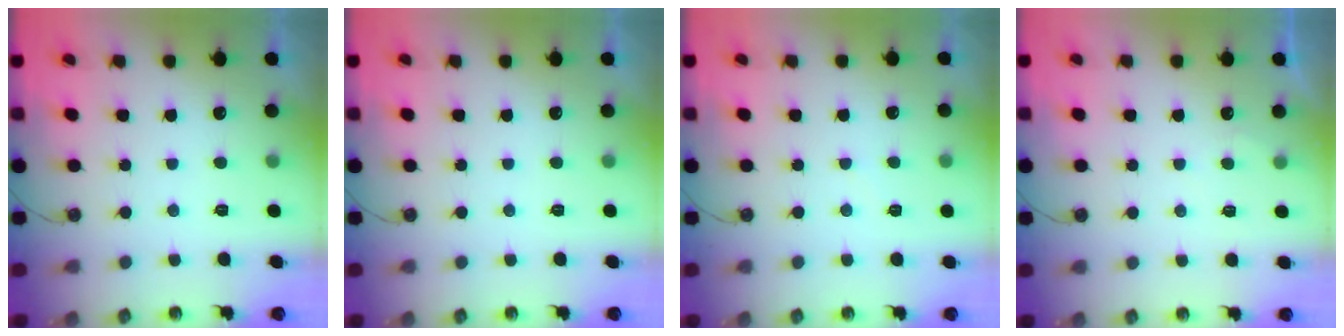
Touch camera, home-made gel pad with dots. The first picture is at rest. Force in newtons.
{"total": 0.0}
{"total": 2.1, "press": 2.1, "slide": 0.3}
{"total": 2.8, "press": 2.8, "slide": 0.3}